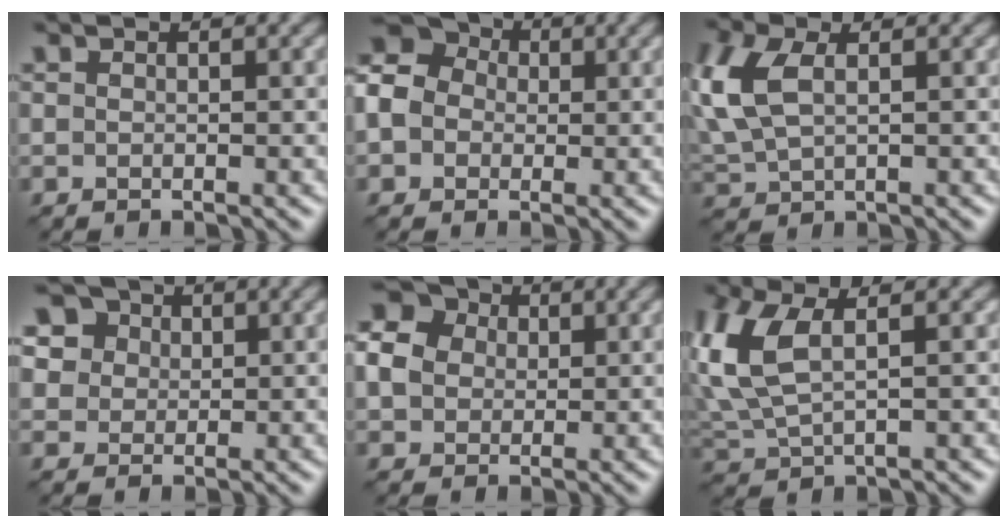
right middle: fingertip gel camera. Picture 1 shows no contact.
{"total": 10.4, "force": [0.6, 9.2, 4.7], "torque": [-0.112, 0.038, -0.036]}
{"total": 5.8, "force": [1.6, 3.2, 4.6], "torque": [-0.137, 0.011, 0.033]}
{"total": 7.7, "force": [4.2, 5.8, 2.9], "torque": [-0.071, 0.023, 0.055]}
{"total": 7.6, "force": [2.1, 6.4, 3.5], "torque": [-0.091, 0.033, 0.025]}
{"total": 6.4, "force": [1.7, 3.1, 5.3], "torque": [-0.148, 0.007, 0.035]}